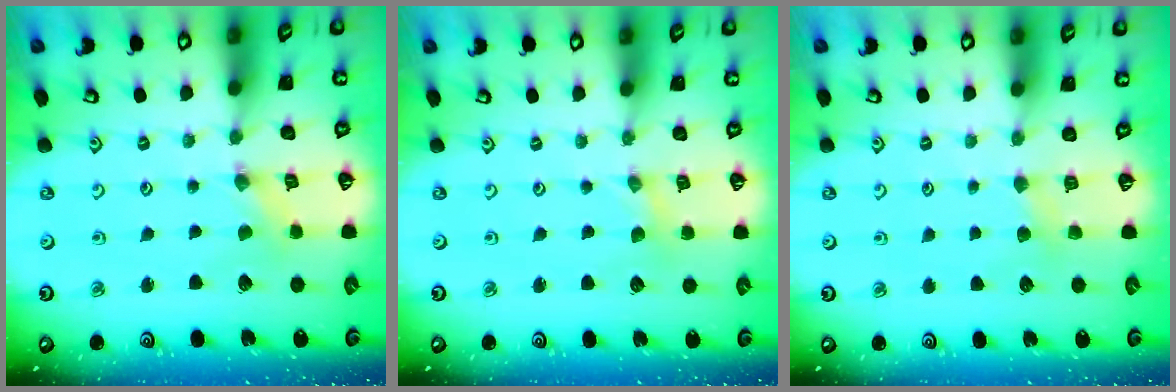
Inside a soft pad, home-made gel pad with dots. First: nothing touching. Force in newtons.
{"total": 0.0}
{"total": 3.0, "press": 3.0, "slide": 0.5}